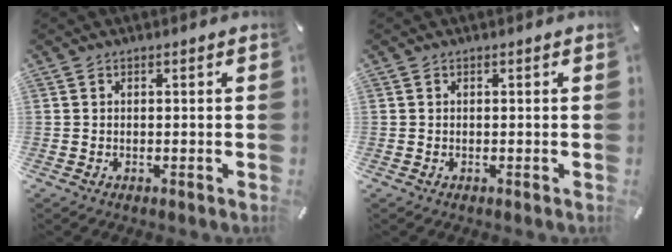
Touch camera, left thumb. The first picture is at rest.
{"total": 0.0}